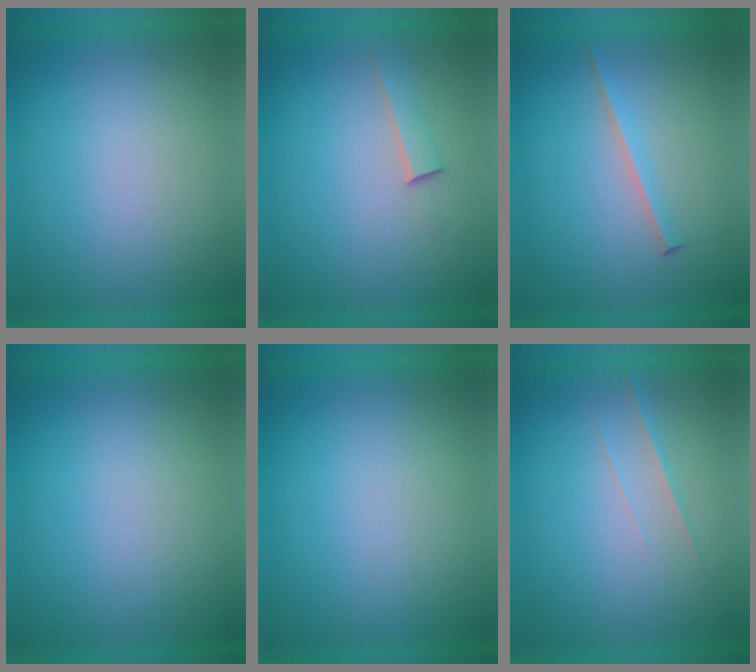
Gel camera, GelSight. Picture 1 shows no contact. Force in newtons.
{"total": 1.8}
{"total": 1.8}
{"total": 1.3}
{"total": 1.2}
{"total": 1.5}